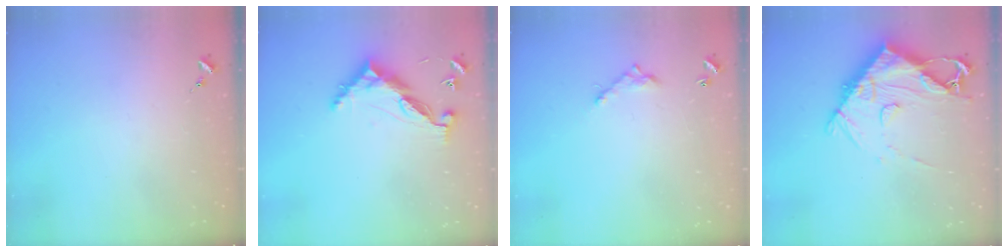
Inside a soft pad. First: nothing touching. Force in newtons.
{"total": 9.0, "press": 9.0, "slide": 0.8}
{"total": 6.2, "press": 6.2, "slide": 0.4}
{"total": 14.6, "press": 14.6, "slide": 1.5}